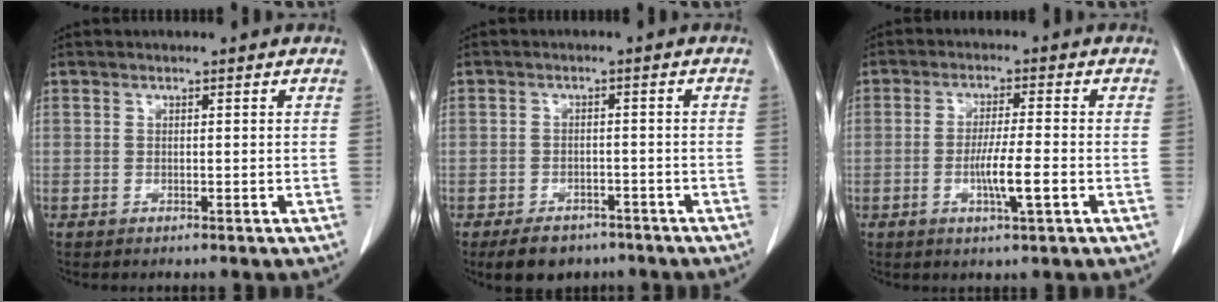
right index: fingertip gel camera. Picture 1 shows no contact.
{"total": 6.2, "force": [-4.7, 3.4, 2.1], "torque": [-0.034, 0.002, -0.067]}
{"total": 6.0, "force": [-1.8, 0.1, 5.7], "torque": [-0.103, -0.008, -0.032]}